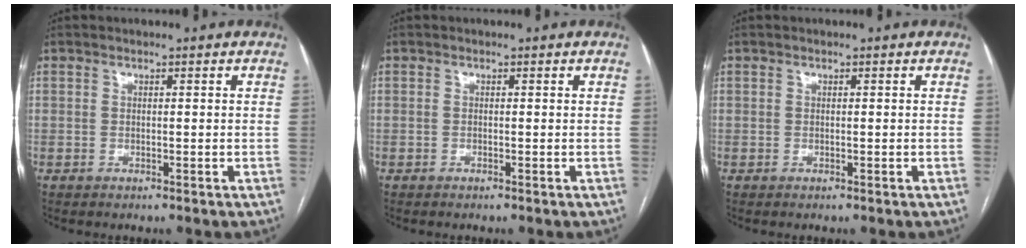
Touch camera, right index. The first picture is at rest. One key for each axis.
{"total": 0.0}
{"total": 0.0}